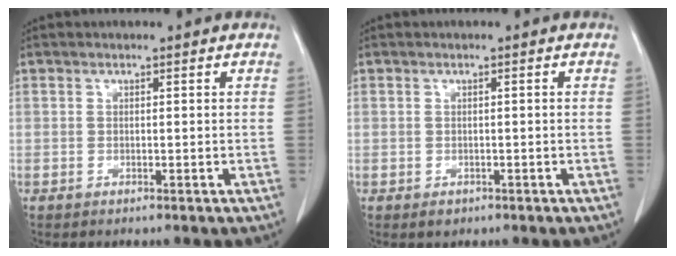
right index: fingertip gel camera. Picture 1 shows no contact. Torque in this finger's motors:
{"motor_torque": [-0.06, 0.00, -0.22, -0.08]}